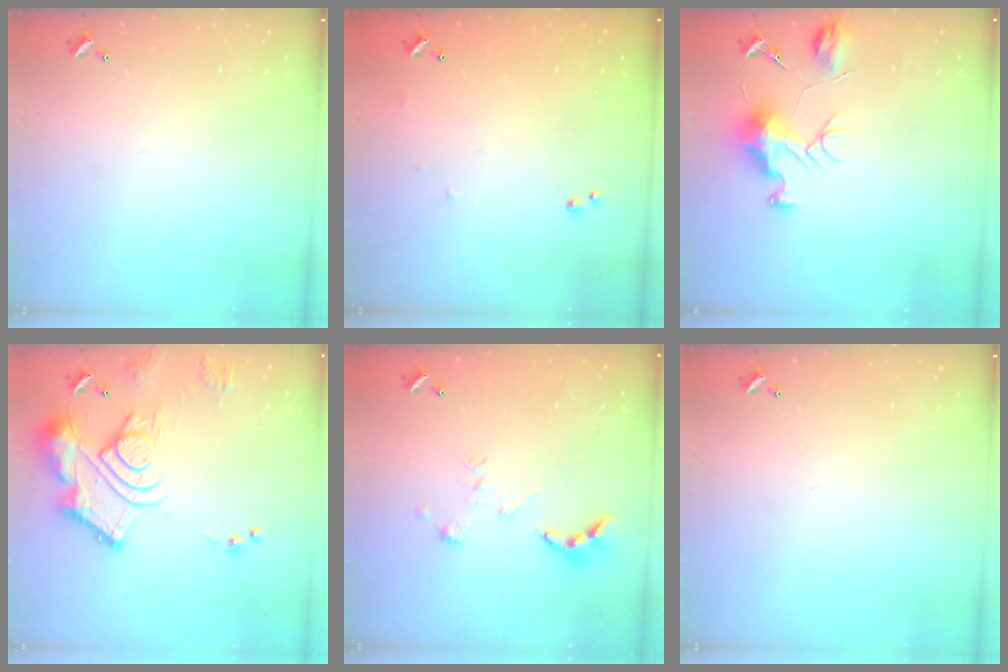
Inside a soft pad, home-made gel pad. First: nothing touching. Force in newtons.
{"total": 6.4, "press": 6.4, "slide": 0.8}
{"total": 8.7, "press": 8.7, "slide": 0.7}
{"total": 18.1, "press": 18.0, "slide": 1.9}
{"total": 7.1, "press": 7.0, "slide": 0.9}
{"total": 0.0}